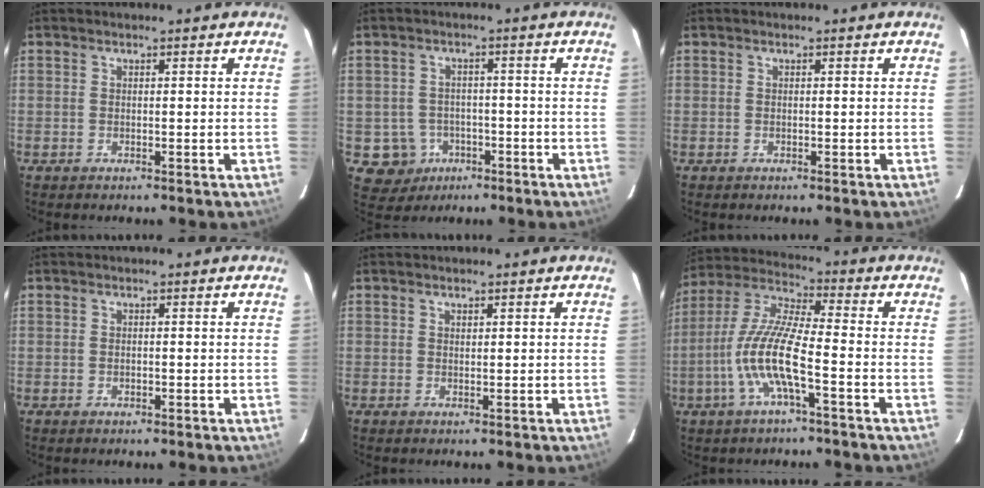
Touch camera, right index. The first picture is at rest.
{"total": 5.8, "force": [-2.2, 5.4, 0.8], "torque": [-0.030, 0.015, -0.021]}
{"total": 0.0}
{"total": 0.8, "force": [-0.2, 0.5, 0.5], "torque": [-0.010, 0.002, -0.002]}
{"total": 0.5, "force": [0.4, 0.3, 0.2], "torque": [-0.003, 0.002, 0.008]}
{"total": 12.2, "force": [-4.1, 1.7, 11.3], "torque": [-0.240, 0.002, -0.084]}